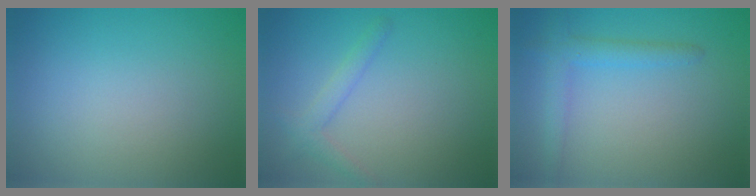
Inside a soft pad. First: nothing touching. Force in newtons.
{"total": 1.8, "press": 1.7, "slide": 0.1}
{"total": 2.3, "press": 2.3, "slide": 0.1}